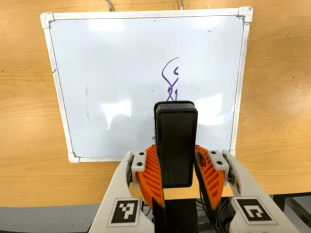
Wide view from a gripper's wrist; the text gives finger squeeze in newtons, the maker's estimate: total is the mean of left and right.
{"total": 5.9, "left": 5.2, "right": 6.6}